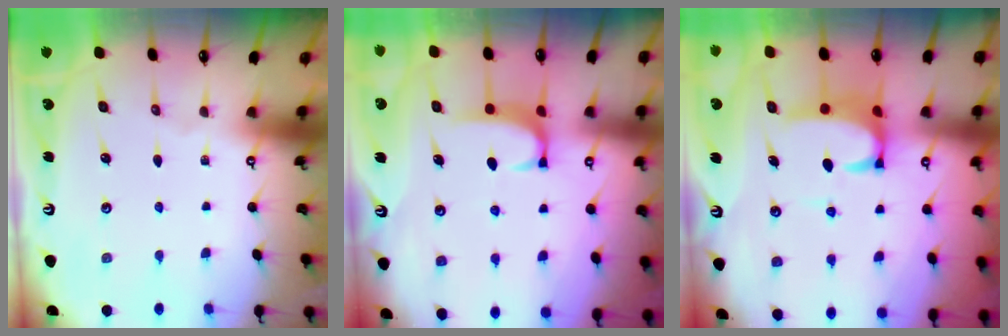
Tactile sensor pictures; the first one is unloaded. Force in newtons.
{"total": 1.6, "press": 1.6, "slide": 0.5}
{"total": 5.4, "press": 5.2, "slide": 1.2}